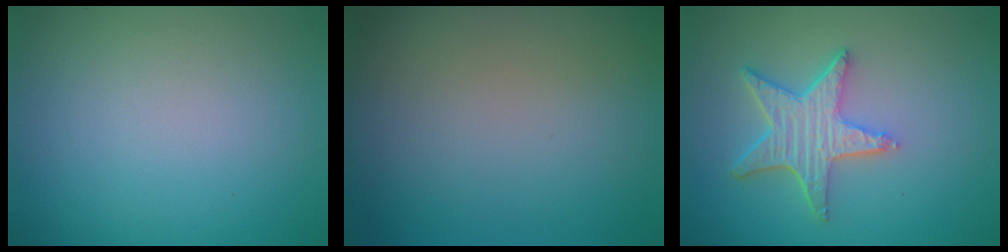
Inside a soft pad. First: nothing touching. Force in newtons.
{"total": 0.0}
{"total": 4.8, "press": 4.2, "slide": 2.4}